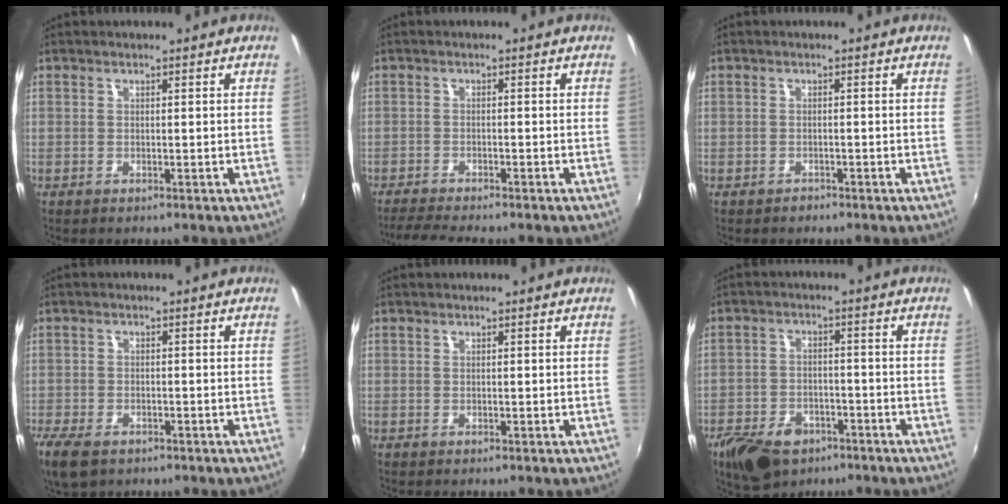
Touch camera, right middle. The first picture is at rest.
{"total": 5.2, "force": [-4.7, 0.0, 2.2], "torque": [-0.062, -0.013, -0.079]}
{"total": 1.3, "force": [-0.9, 0.9, -0.1], "torque": [-0.002, 0.005, -0.012]}
{"total": 7.6, "force": [-5.1, 3.8, 4.2], "torque": [-0.111, -0.026, -0.094]}
{"total": 0.0}
{"total": 12.5, "force": [-8.0, 7.4, 6.2], "torque": [-0.159, -0.012, -0.129]}